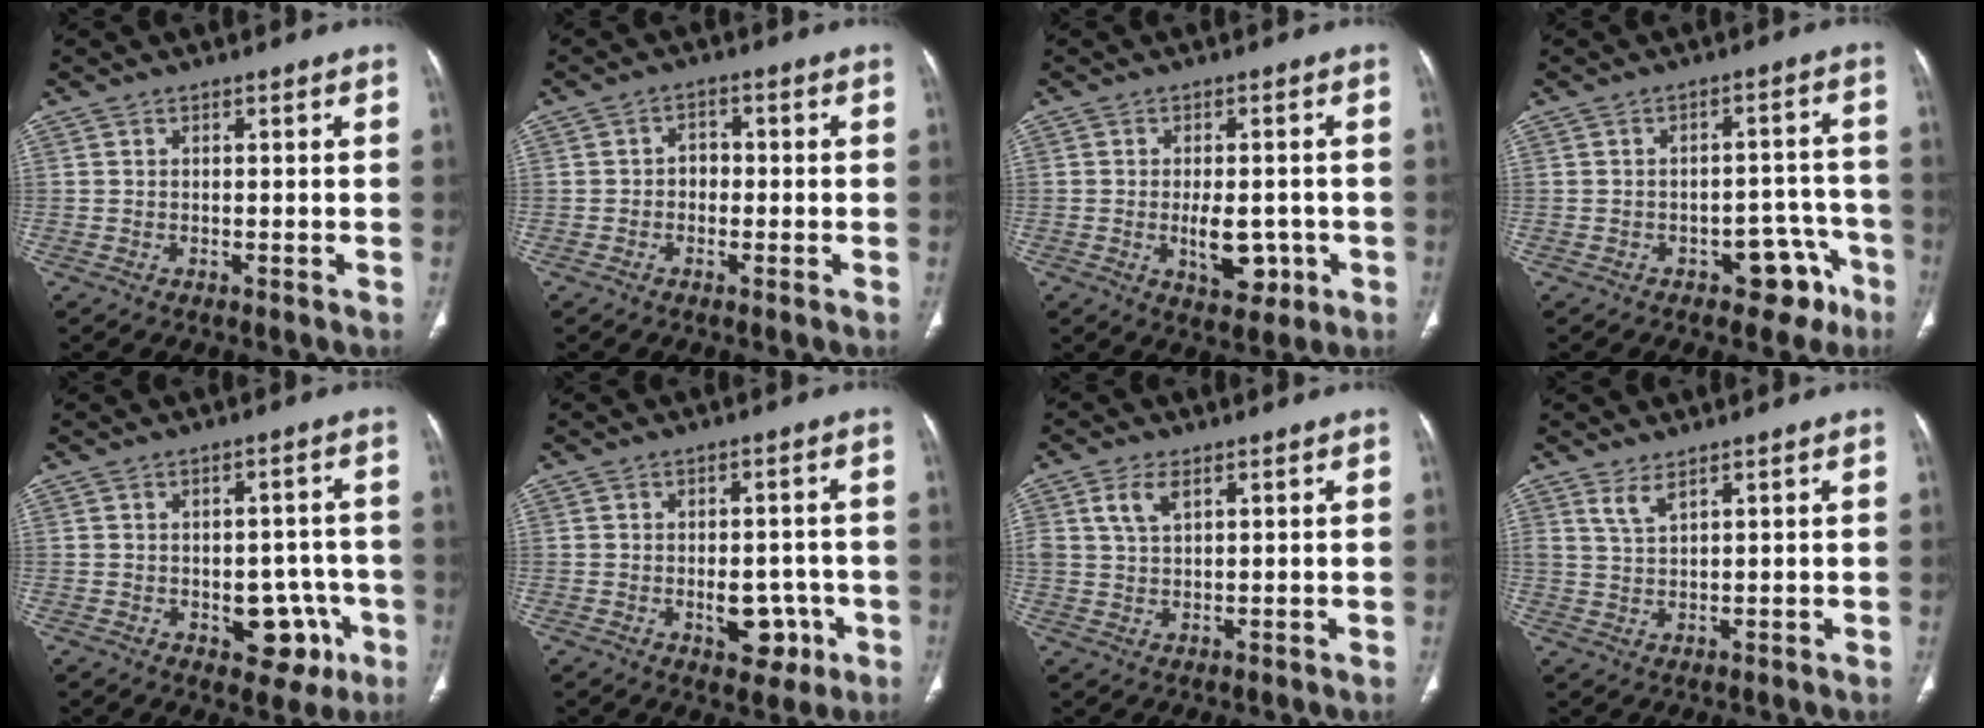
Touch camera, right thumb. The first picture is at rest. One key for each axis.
{"total": 2.6, "fx": -0.5, "fy": 2.2, "fz": 1.4, "tx": -0.003, "ty": 0.013, "tz": -0.017}
{"total": 7.4, "fx": -1.7, "fy": 4.0, "fz": 5.9, "tx": -0.071, "ty": 0.001, "tz": -0.014}
{"total": 8.5, "fx": -4.8, "fy": 5.1, "fz": 4.8, "tx": -0.018, "ty": 0.047, "tz": -0.055}
{"total": 8.8, "fx": -3.0, "fy": 5.8, "fz": 5.9, "tx": -0.033, "ty": 0.024, "tz": -0.027}
{"total": 6.8, "fx": -2.1, "fy": 4.4, "fz": 4.7, "tx": -0.036, "ty": 0.015, "tz": -0.017}
{"total": 4.1, "fx": 2.0, "fy": 2.1, "fz": 3.0, "tx": -0.058, "ty": -0.003, "tz": 0.043}
{"total": 2.8, "fx": 2.1, "fy": 0.7, "fz": 1.8, "tx": -0.042, "ty": -0.013, "tz": 0.049}